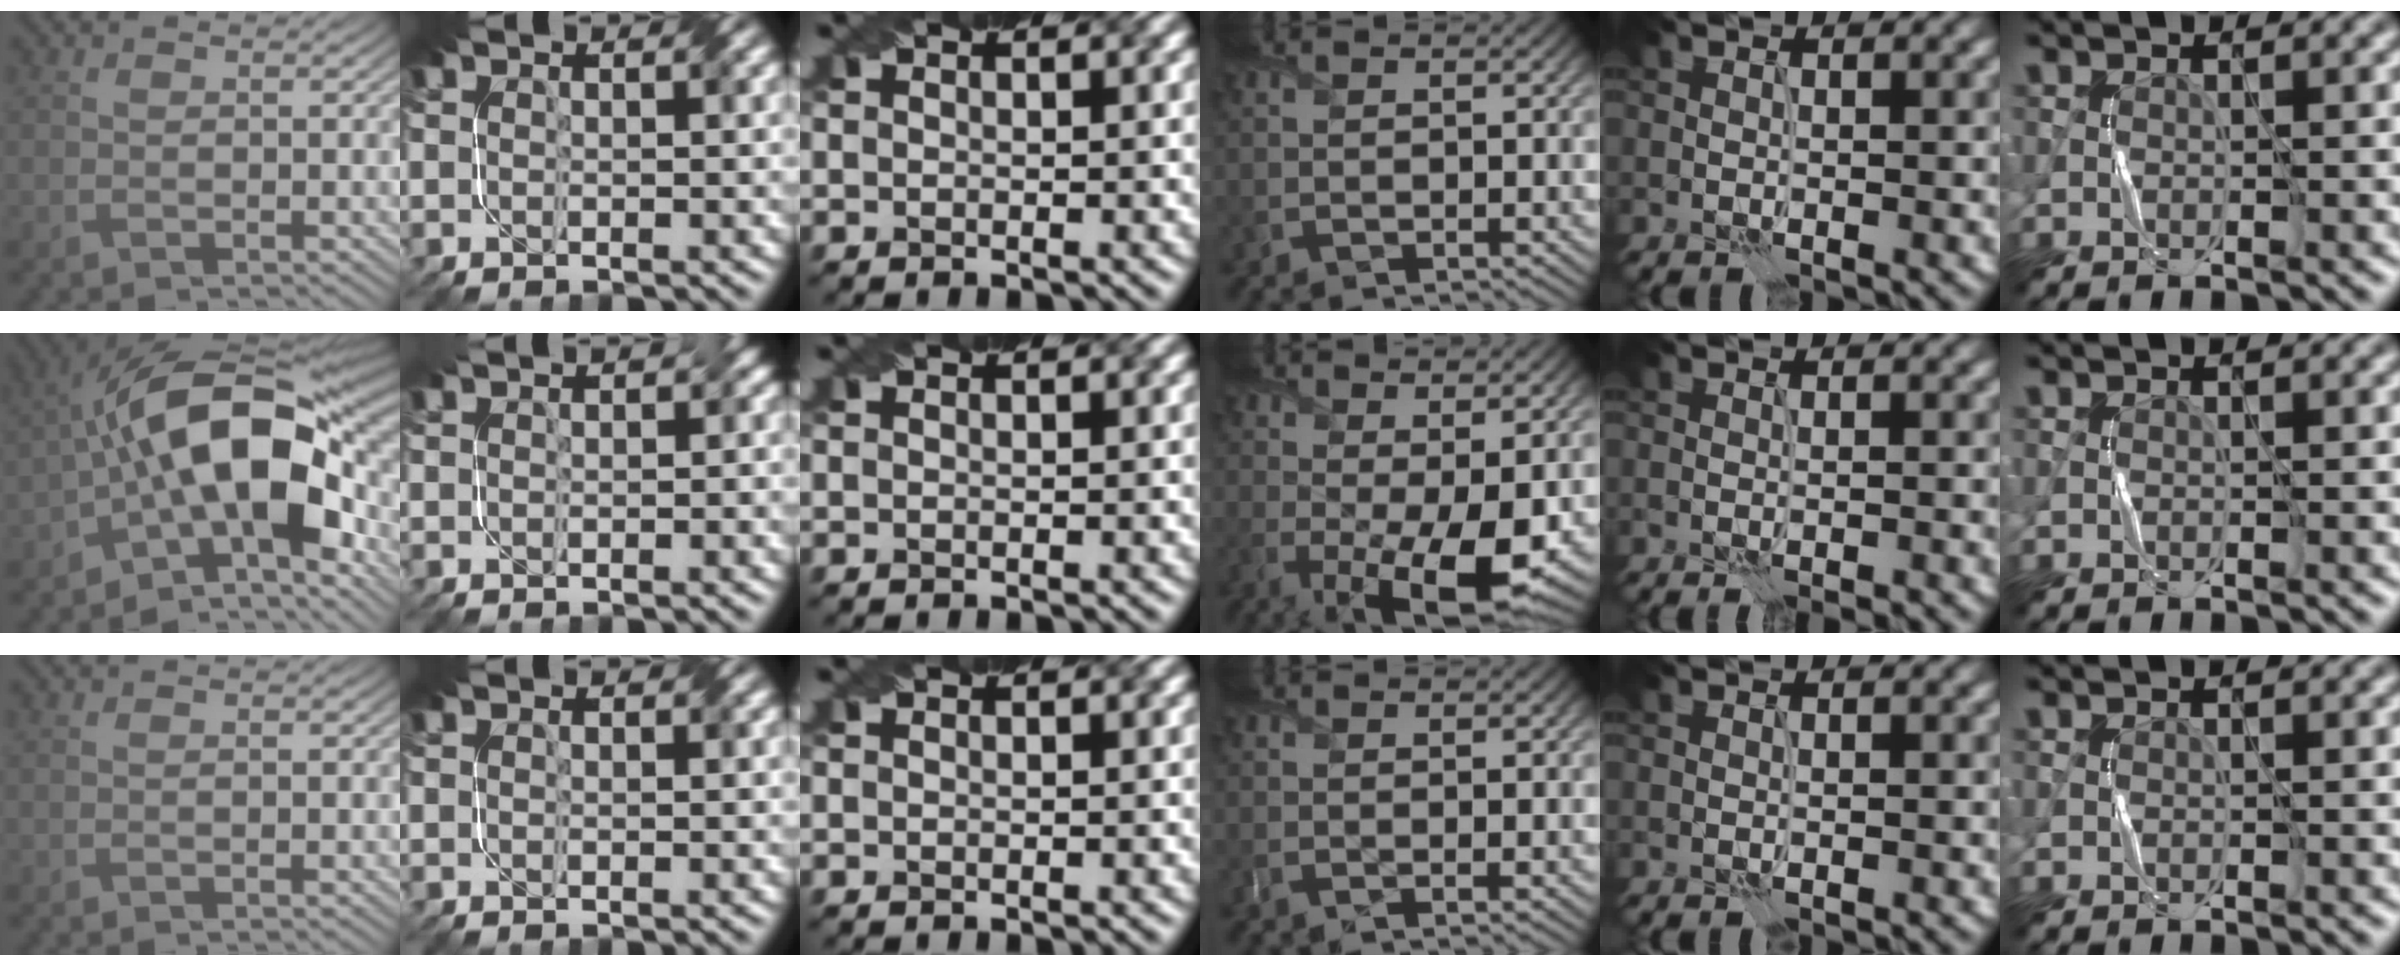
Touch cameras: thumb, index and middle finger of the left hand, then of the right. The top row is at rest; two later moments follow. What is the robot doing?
{"motion": "fold", "object": "napkin"}